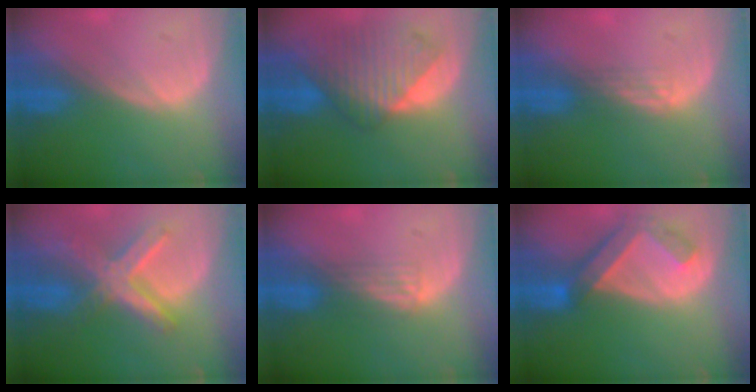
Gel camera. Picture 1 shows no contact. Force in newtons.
{"total": 9.7, "press": 8.5, "slide": 4.6}
{"total": 2.1, "press": 1.6, "slide": 1.3}
{"total": 8.1, "press": 7.0, "slide": 4.1}
{"total": 2.5, "press": 2.2, "slide": 1.3}
{"total": 6.3, "press": 5.9, "slide": 2.2}